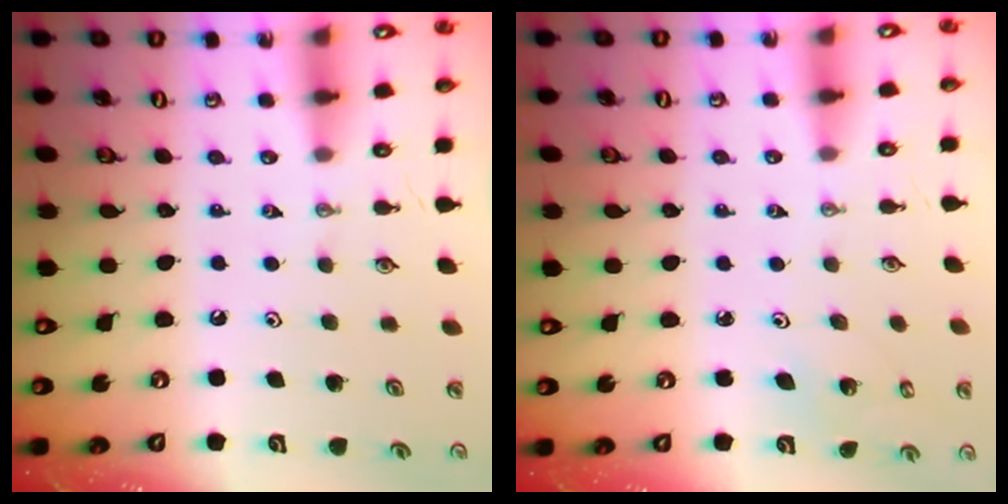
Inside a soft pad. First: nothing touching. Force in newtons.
{"total": 2.1, "press": 2.1, "slide": 0.1}